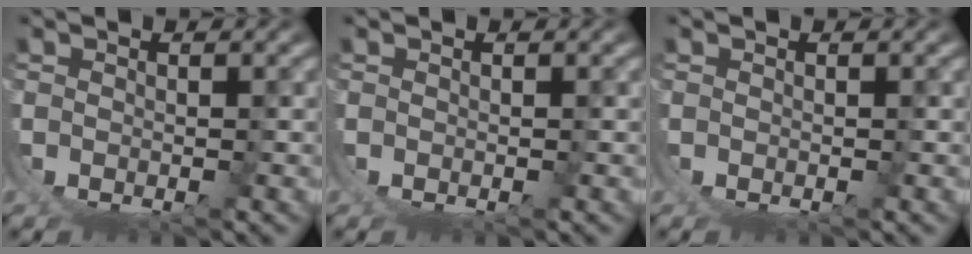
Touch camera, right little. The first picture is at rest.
{"total": 0.0}
{"total": 0.0}